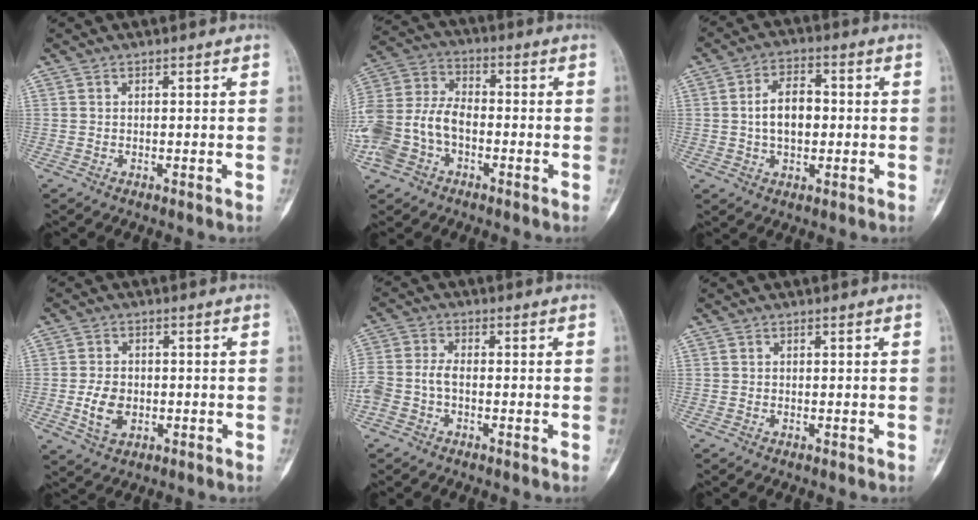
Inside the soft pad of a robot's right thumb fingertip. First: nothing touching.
{"total": 14.2, "force": [-4.4, 9.7, 9.4], "torque": [-0.206, 0.035, -0.092]}
{"total": 7.9, "force": [0.0, 4.8, 6.3], "torque": [-0.092, 0.016, -0.004]}
{"total": 6.0, "force": [-1.2, 4.2, 4.1], "torque": [-0.065, 0.001, -0.018]}
{"total": 6.1, "force": [-1.7, 3.8, 4.5], "torque": [-0.112, 0.018, -0.038]}
{"total": 0.0}